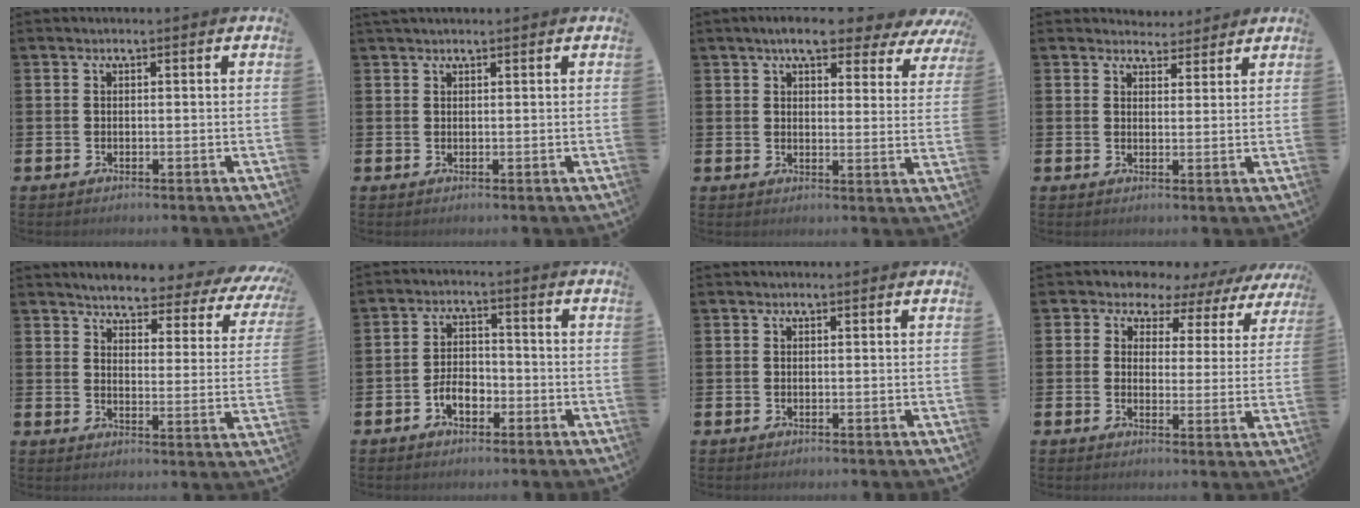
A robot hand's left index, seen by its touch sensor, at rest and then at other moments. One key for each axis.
{"total": 0.9, "fx": 0.9, "fy": 0.1, "fz": 0.2, "tx": 0.003, "ty": -0.002, "tz": 0.014}
{"total": 6.8, "fx": 5.8, "fy": 1.8, "fz": 2.9, "tx": -0.063, "ty": -0.025, "tz": 0.101}
{"total": 3.7, "fx": 3.5, "fy": 1.1, "fz": -0.1, "tx": 0.010, "ty": -0.022, "tz": 0.062}
{"total": 4.1, "fx": 3.9, "fy": 0.8, "fz": 1.1, "tx": -0.037, "ty": -0.038, "tz": 0.058}
{"total": 3.9, "fx": -1.9, "fy": 2.2, "fz": 2.5, "tx": -0.043, "ty": 0.007, "tz": -0.038}
{"total": 0.0}
{"total": 4.0, "fx": 3.1, "fy": 2.6, "fz": 0.0, "tx": -0.019, "ty": -0.030, "tz": 0.047}